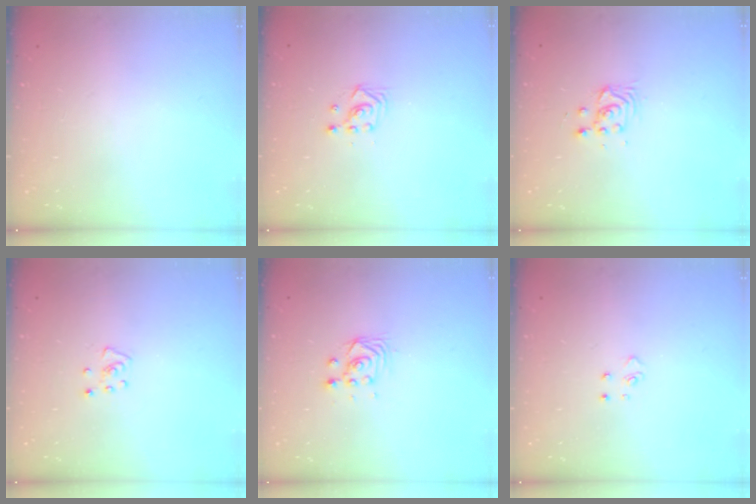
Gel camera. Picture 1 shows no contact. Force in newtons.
{"total": 3.4, "press": 3.3, "slide": 0.3}
{"total": 3.2, "press": 3.2, "slide": 0.2}
{"total": 4.3, "press": 4.2, "slide": 0.4}
{"total": 3.0, "press": 3.0, "slide": 0.1}
{"total": 2.6, "press": 2.6, "slide": 0.3}